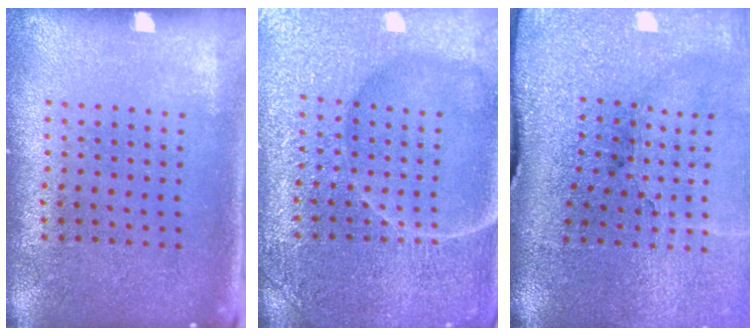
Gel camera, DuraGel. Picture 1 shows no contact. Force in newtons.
{"total": 4.9, "press": 4.9, "slide": 0.6}
{"total": 5.1, "press": 4.0, "slide": 3.1}